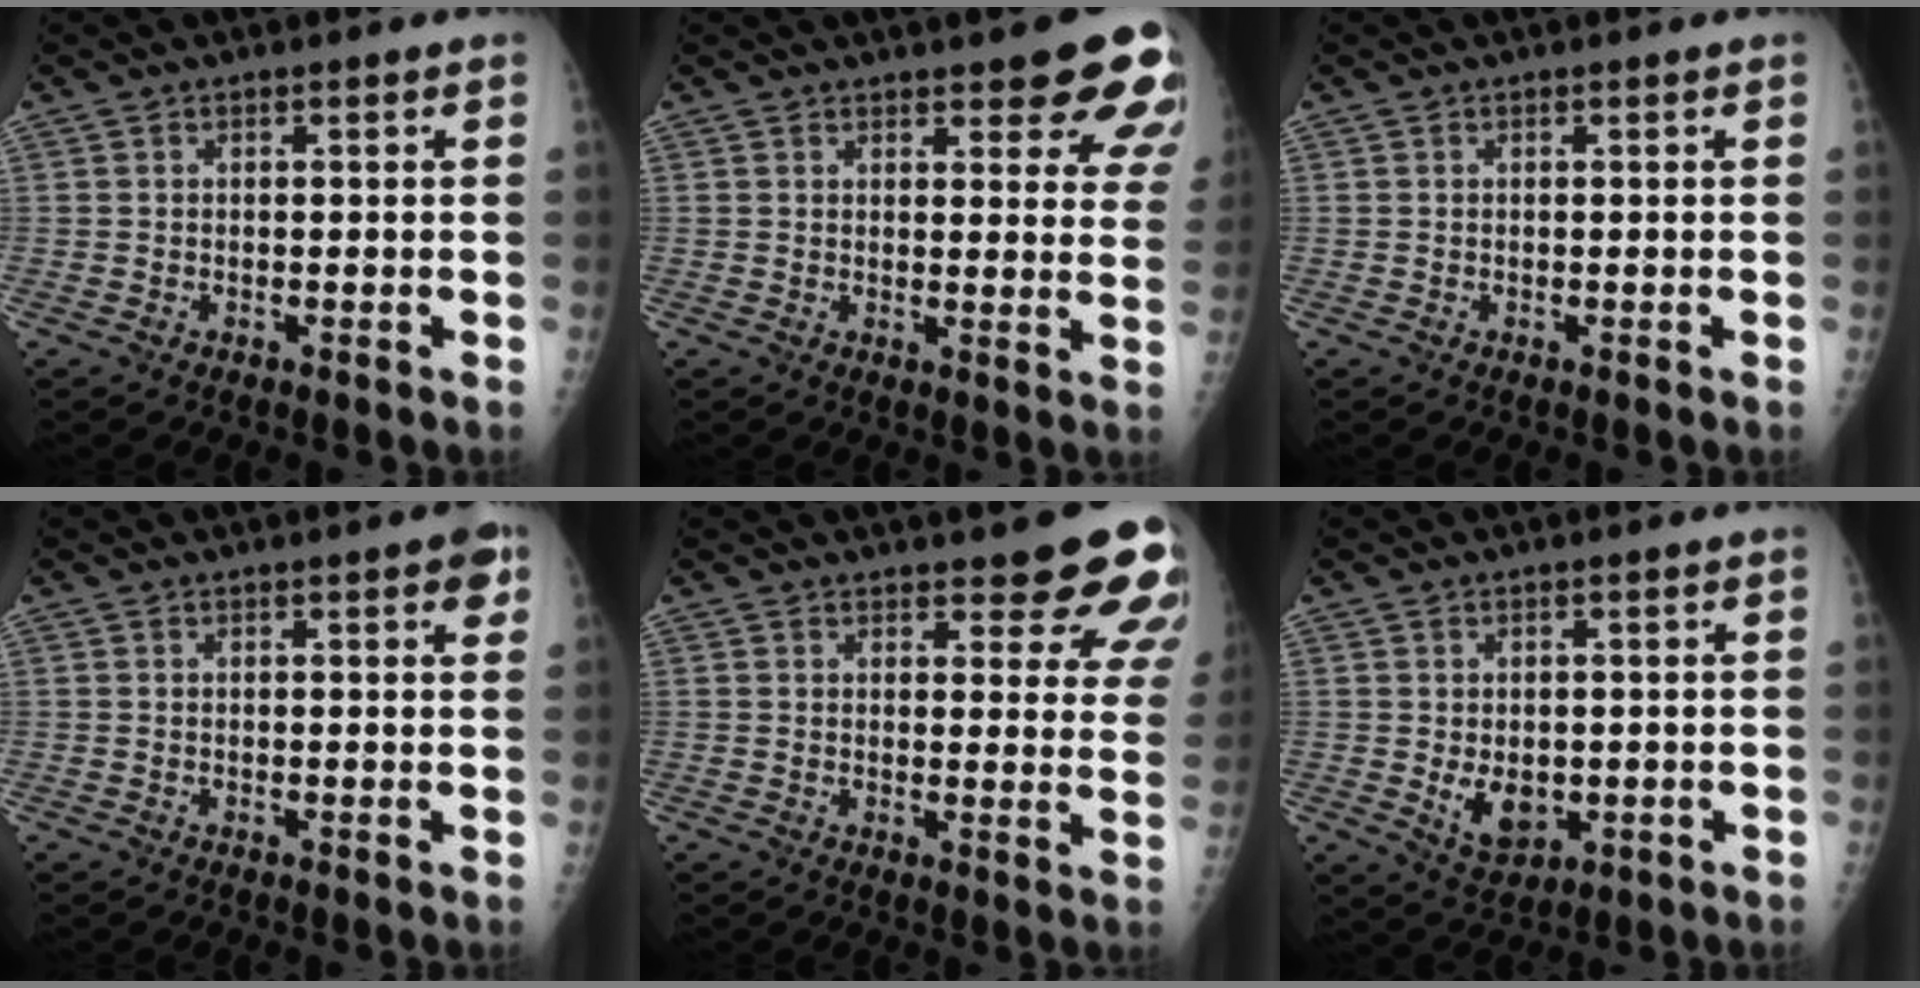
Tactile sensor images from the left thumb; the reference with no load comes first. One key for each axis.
{"total": 12.7, "fx": 8.3, "fy": 4.0, "fz": 8.8, "tx": -0.069, "ty": -0.040, "tz": 0.086}
{"total": 0.0}
{"total": 3.4, "fx": 1.7, "fy": 1.0, "fz": 2.8, "tx": -0.025, "ty": -0.002, "tz": 0.015}
{"total": 12.4, "fx": 9.0, "fy": 4.1, "fz": 7.5, "tx": -0.046, "ty": -0.048, "tz": 0.093}
{"total": 5.7, "fx": -0.5, "fy": 4.0, "fz": 4.0, "tx": -0.047, "ty": -0.011, "tz": 0.006}